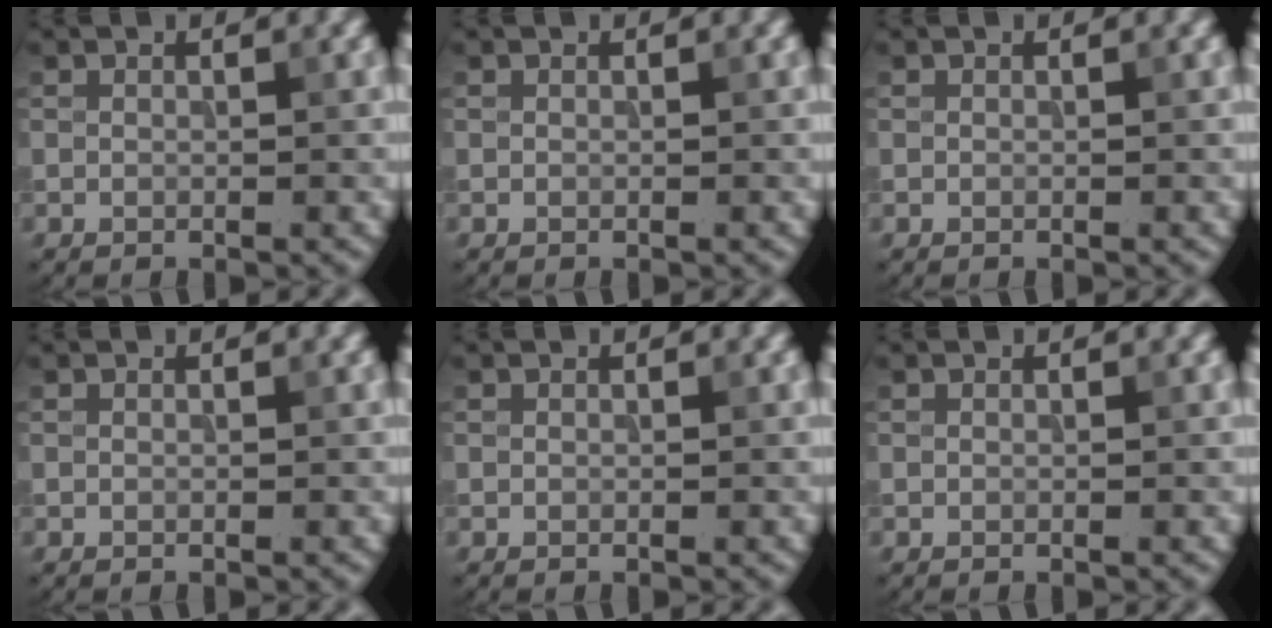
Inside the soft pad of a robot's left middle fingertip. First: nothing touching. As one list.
[{"total": 0.0}, {"total": 0.0}, {"total": 0.0}, {"total": 0.0}, {"total": 0.0}]